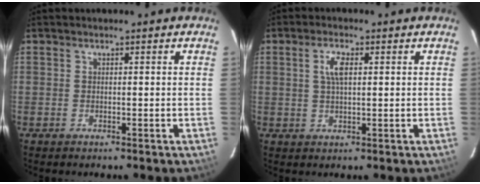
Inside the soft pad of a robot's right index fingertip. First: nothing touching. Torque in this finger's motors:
{"motor_torque": [0.10, -0.01, 0.30, 0.08]}